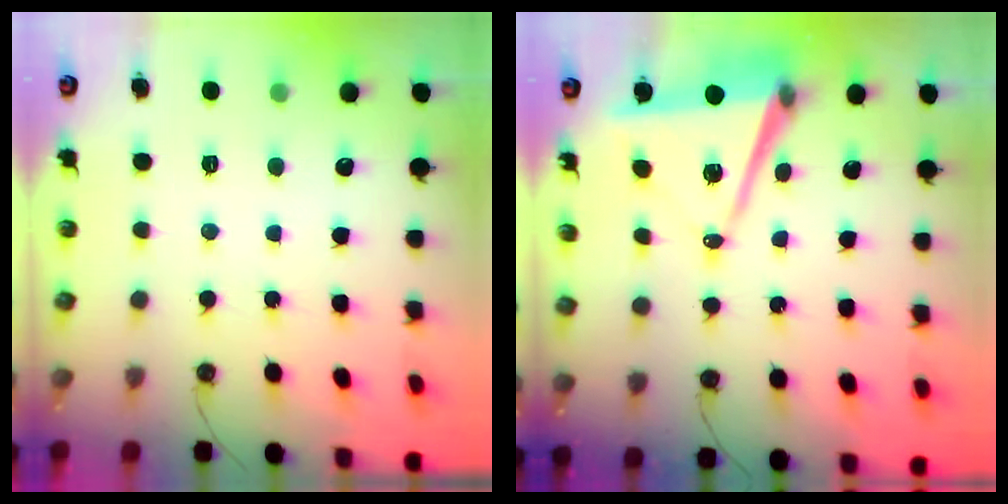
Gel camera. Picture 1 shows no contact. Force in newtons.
{"total": 10.3, "press": 9.4, "slide": 4.2}